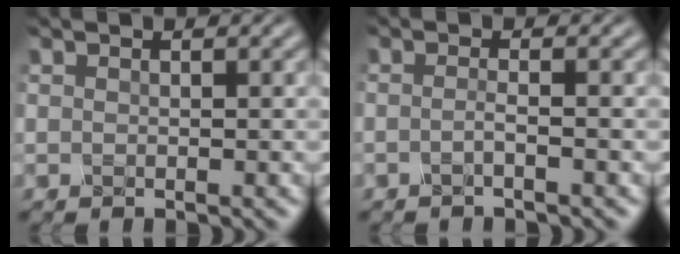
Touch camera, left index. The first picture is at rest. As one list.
[{"total": 1.4, "force": [-1.1, 0.1, 0.7], "torque": [-0.011, -0.004, -0.030]}]